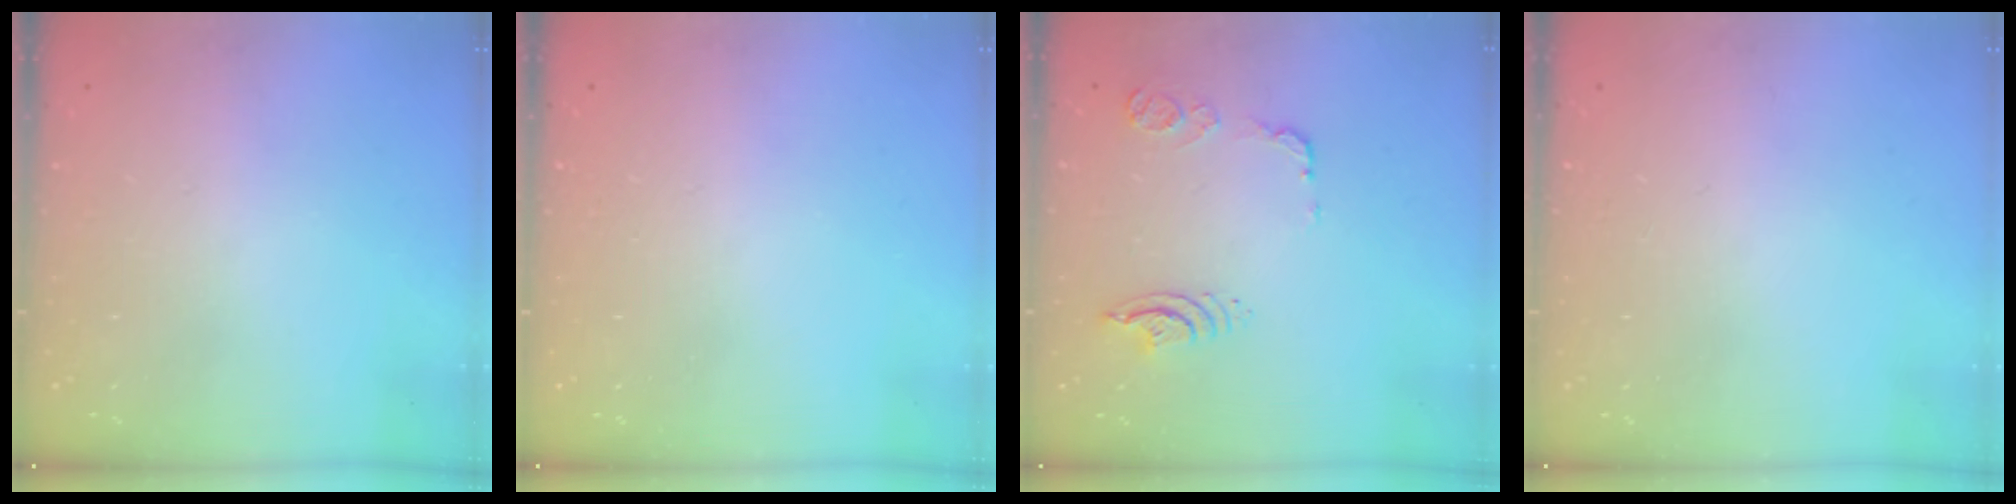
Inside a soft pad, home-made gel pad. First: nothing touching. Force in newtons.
{"total": 0.0}
{"total": 10.8, "press": 10.7, "slide": 1.4}
{"total": 0.0}